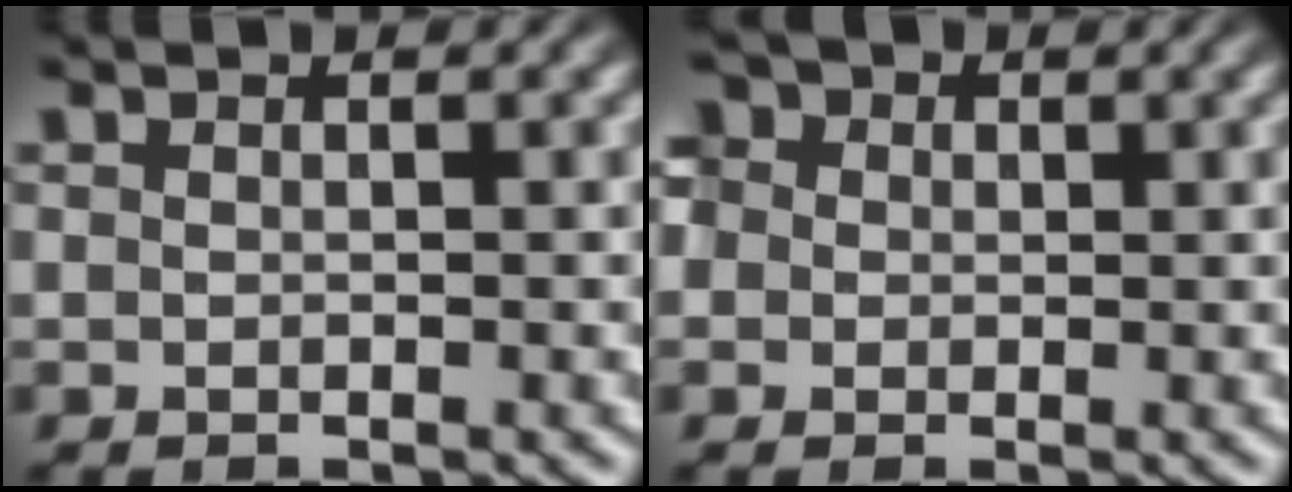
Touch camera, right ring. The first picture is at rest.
{"total": 7.9, "force": [1.1, 7.0, 3.4], "torque": [-0.071, 0.007, 0.003]}